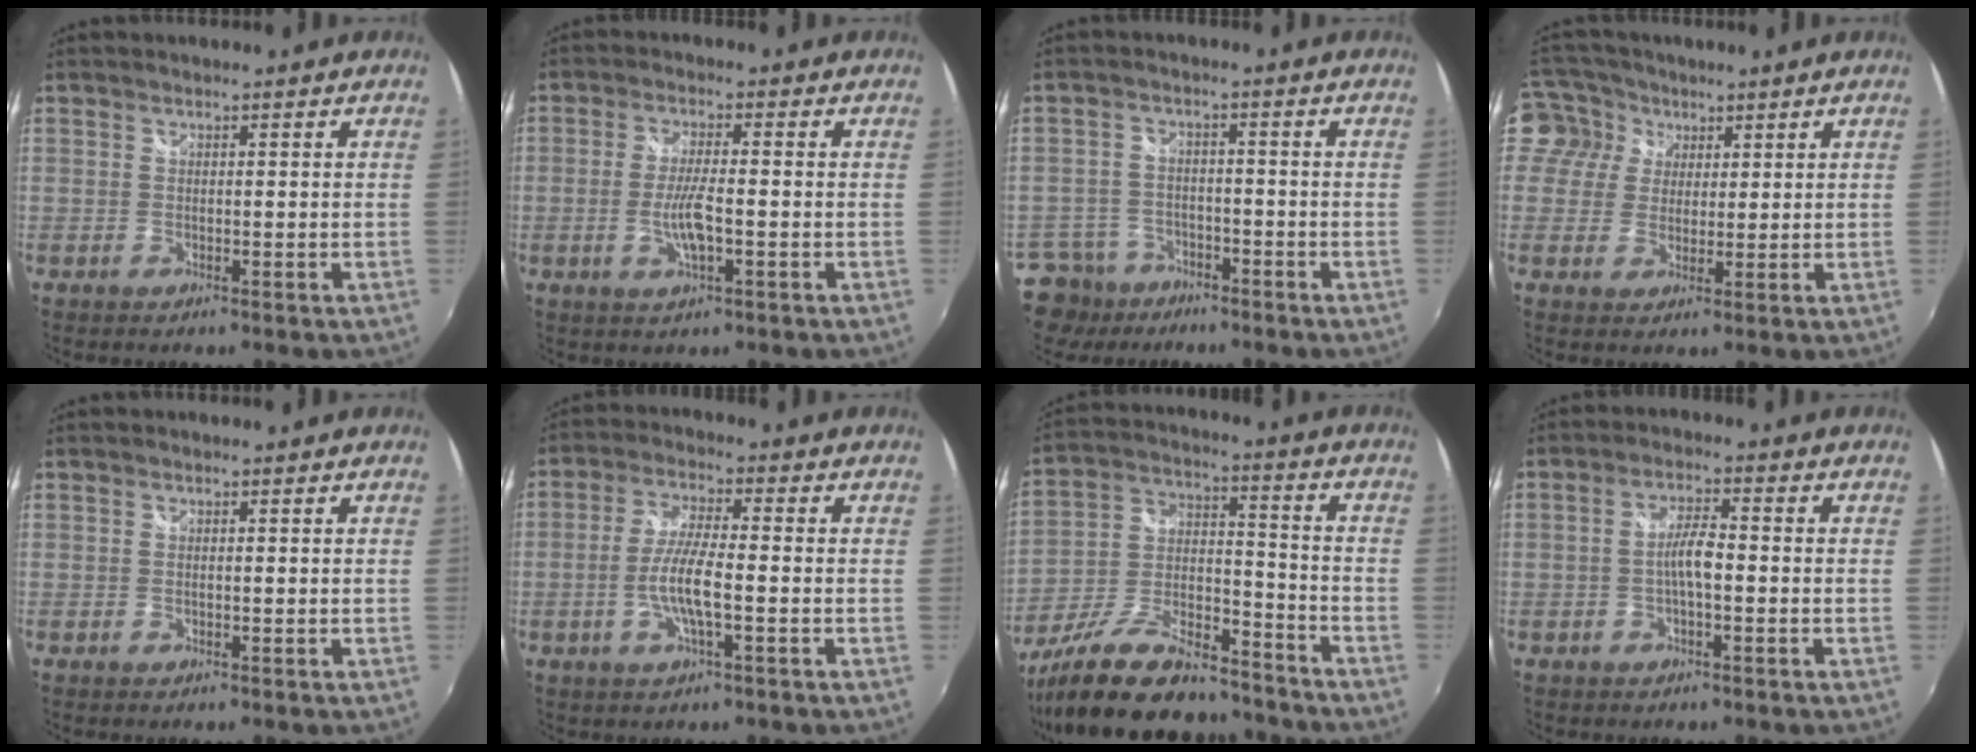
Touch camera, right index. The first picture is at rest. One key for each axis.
{"total": 5.7, "fx": -1.5, "fy": 1.1, "fz": 5.4, "tx": -0.107, "ty": -0.006, "tz": -0.028}
{"total": 7.6, "fx": -5.1, "fy": 5.6, "fz": 0.9, "tx": -0.044, "ty": 0.015, "tz": -0.087}
{"total": 9.7, "fx": 3.7, "fy": 8.6, "fz": 2.4, "tx": -0.073, "ty": 0.029, "tz": 0.059}
{"total": 0.0}
{"total": 7.3, "fx": -2.0, "fy": 1.0, "fz": 7.0, "tx": -0.141, "ty": -0.002, "tz": -0.040}
{"total": 22.9, "fx": -18.0, "fy": 7.7, "fz": 11.9, "tx": -0.231, "ty": -0.006, "tz": -0.286}
{"total": 3.9, "fx": -1.0, "fy": 0.8, "fz": 3.7, "tx": -0.071, "ty": 0.008, "tz": -0.019}